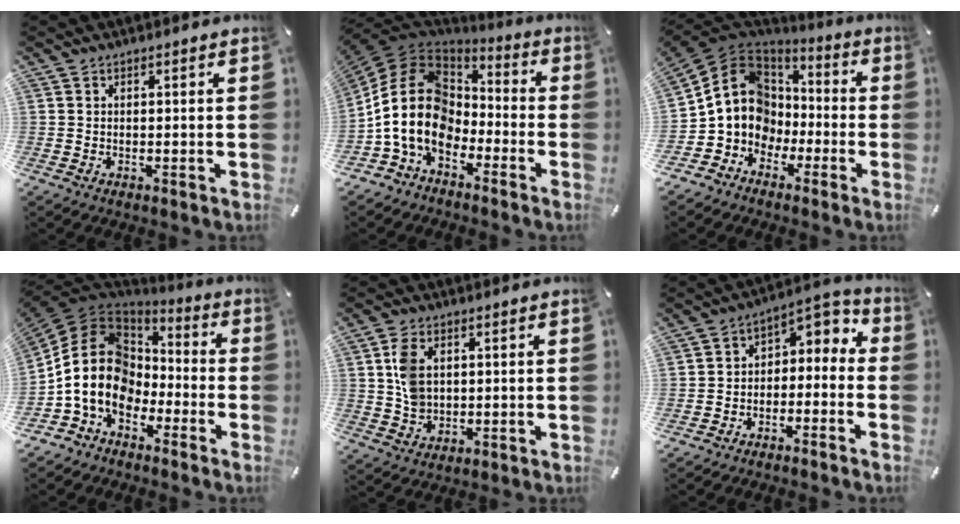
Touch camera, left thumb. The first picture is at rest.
{"total": 17.6, "force": [-3.5, 13.1, 11.3], "torque": [-0.247, 0.018, -0.066]}
{"total": 13.7, "force": [-1.2, 12.4, 5.9], "torque": [-0.132, 0.011, -0.019]}
{"total": 17.4, "force": [-3.4, 13.6, 10.4], "torque": [-0.228, 0.012, -0.068]}
{"total": 6.8, "force": [1.5, 4.9, 4.5], "torque": [-0.101, 0.002, 0.026]}
{"total": 4.2, "force": [-1.9, 3.5, 1.4], "torque": [-0.016, 0.009, -0.043]}